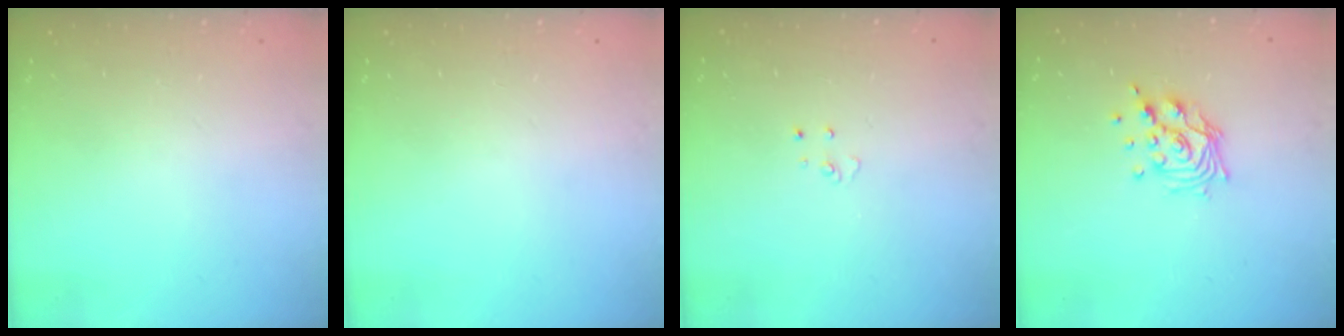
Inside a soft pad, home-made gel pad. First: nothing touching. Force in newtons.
{"total": 0.0}
{"total": 2.9, "press": 2.9, "slide": 0.2}
{"total": 11.1, "press": 10.9, "slide": 1.6}